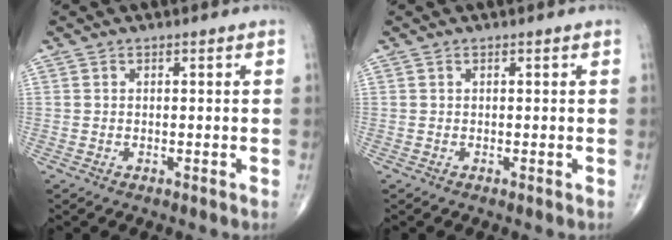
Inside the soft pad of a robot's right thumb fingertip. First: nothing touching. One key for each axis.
{"total": 0.0}